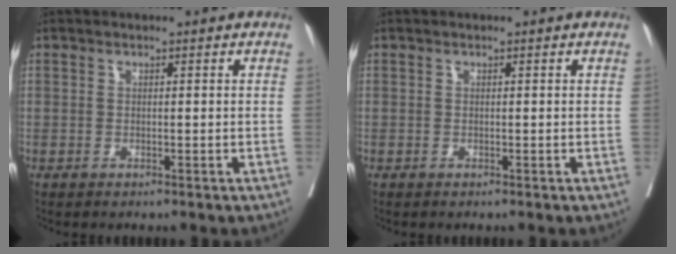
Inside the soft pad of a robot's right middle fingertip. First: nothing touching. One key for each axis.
{"total": 0.0}